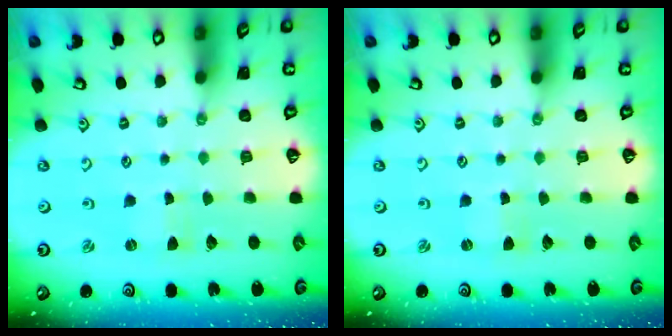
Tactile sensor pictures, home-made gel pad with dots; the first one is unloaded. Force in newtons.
{"total": 0.0}